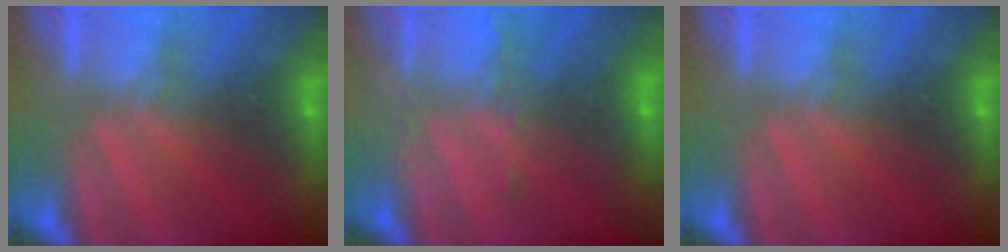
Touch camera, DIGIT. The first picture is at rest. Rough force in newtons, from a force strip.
{"total": 2.3}
{"total": 0.0}